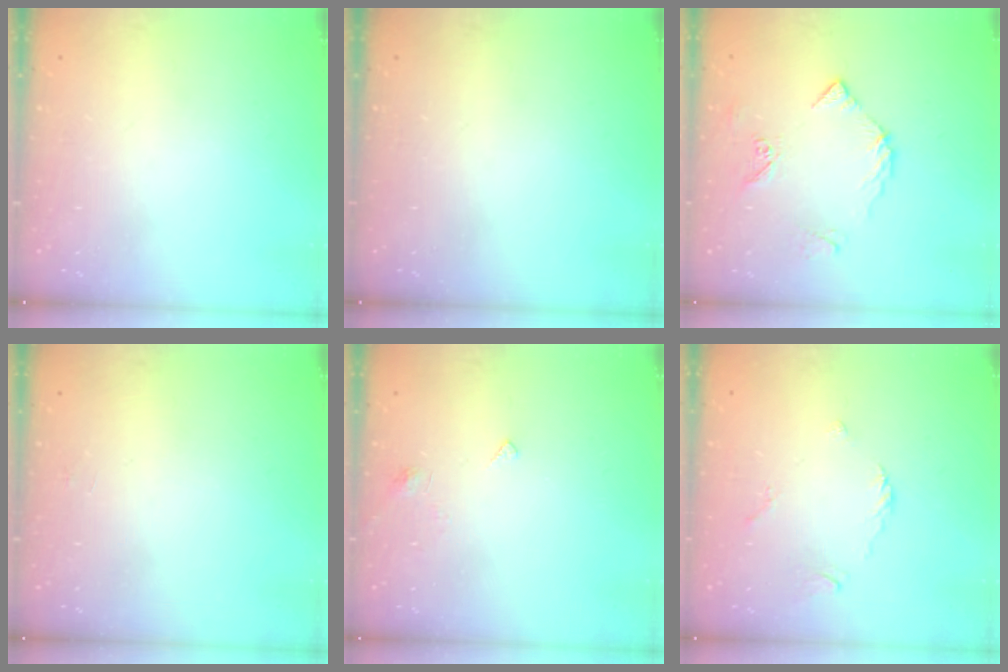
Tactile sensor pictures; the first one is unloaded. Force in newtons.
{"total": 0.0}
{"total": 6.9, "press": 6.8, "slide": 0.7}
{"total": 2.3, "press": 2.3, "slide": 0.2}
{"total": 4.9, "press": 4.9, "slide": 0.3}
{"total": 2.6, "press": 2.6, "slide": 0.6}